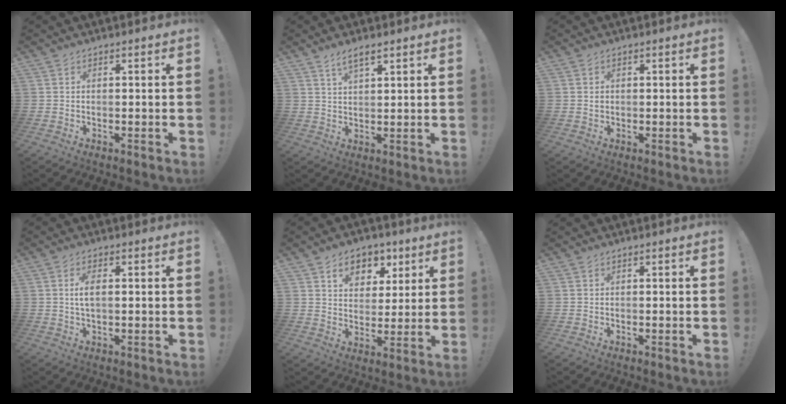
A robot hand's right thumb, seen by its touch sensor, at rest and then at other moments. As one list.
[{"total": 4.2, "force": [3.0, 1.2, 2.7], "torque": [-0.049, -0.014, 0.053]}, {"total": 0.6, "force": [0.0, 0.6, 0.1], "torque": [0.004, 0.000, -0.001]}, {"total": 4.0, "force": [0.5, 1.6, 3.6], "torque": [-0.065, 0.003, 0.008]}, {"total": 9.4, "force": [5.2, 7.0, 3.7], "torque": [-0.051, -0.027, 0.098]}, {"total": 0.0}]